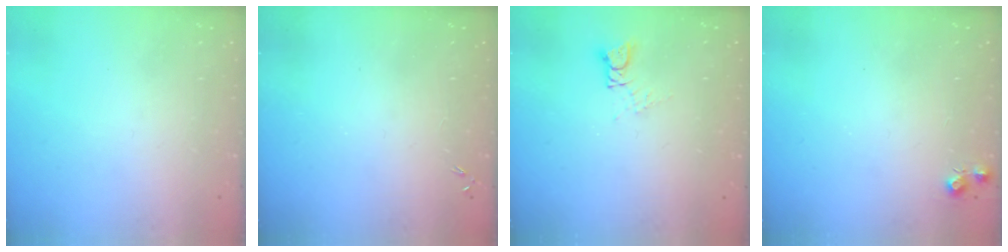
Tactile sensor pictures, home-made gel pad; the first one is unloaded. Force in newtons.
{"total": 0.0}
{"total": 3.6, "press": 3.5, "slide": 0.3}
{"total": 5.5, "press": 5.5, "slide": 0.8}